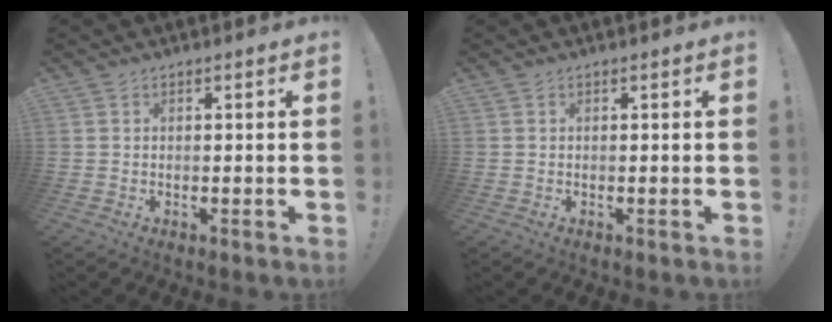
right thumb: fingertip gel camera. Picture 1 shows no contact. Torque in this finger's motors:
{"motor_torque": [-0.01, -0.01, 0.01, 0.00, 0.00]}